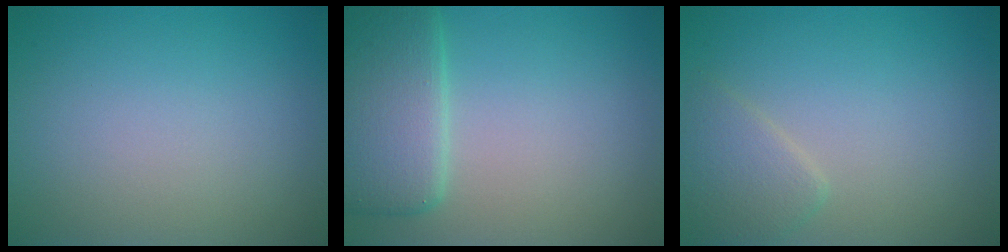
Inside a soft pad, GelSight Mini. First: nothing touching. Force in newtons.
{"total": 5.4, "press": 5.4, "slide": 0.1}
{"total": 2.2, "press": 2.2, "slide": 0.1}